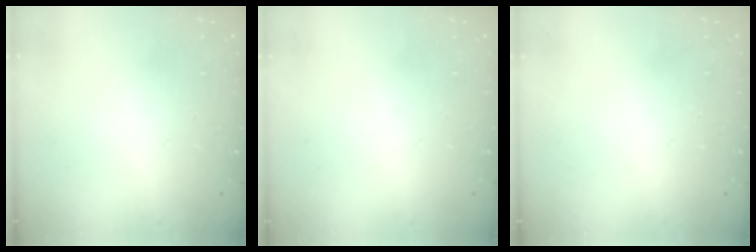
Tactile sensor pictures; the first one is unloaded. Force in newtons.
{"total": 0.0}
{"total": 0.0}